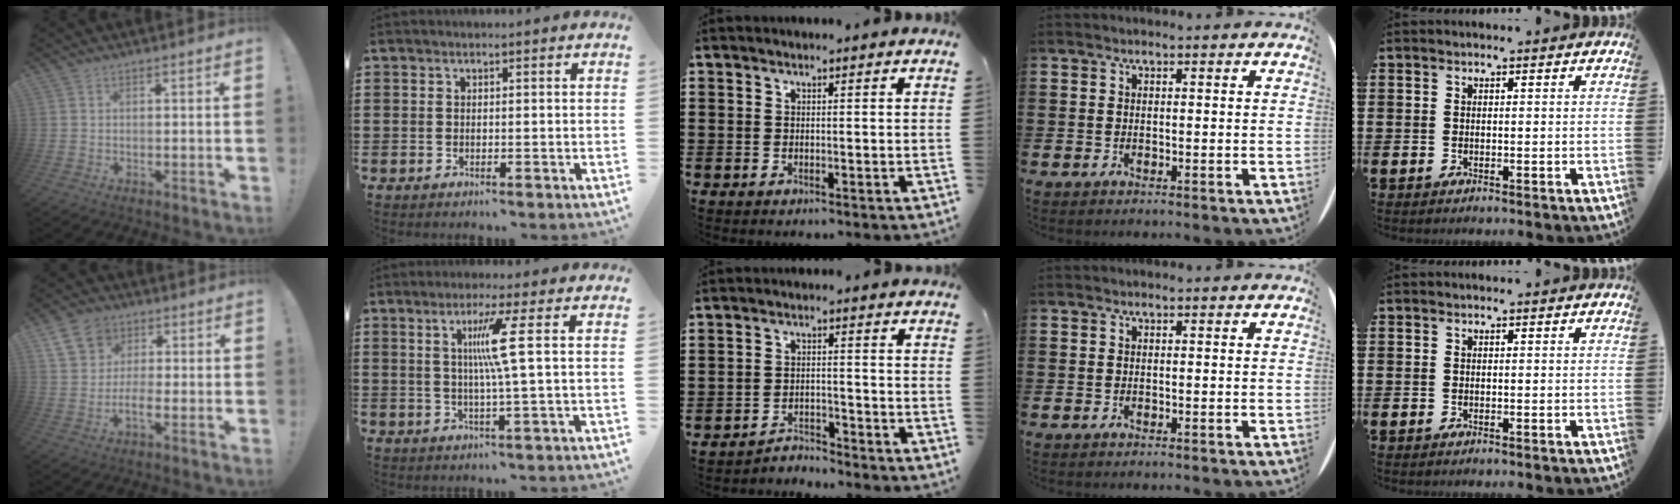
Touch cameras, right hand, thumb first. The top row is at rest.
{"thumb": {"total": 9.5, "force": [1.4, 7.5, 5.7], "torque": [-0.104, 0.000, 0.031]}, "index": {"total": 6.9, "force": [1.4, -1.1, 6.7], "torque": [-0.133, -0.004, 0.013]}, "middle": {"total": 2.9, "force": [-2.9, 0.3, 0.0], "torque": [-0.009, 0.001, -0.063]}}